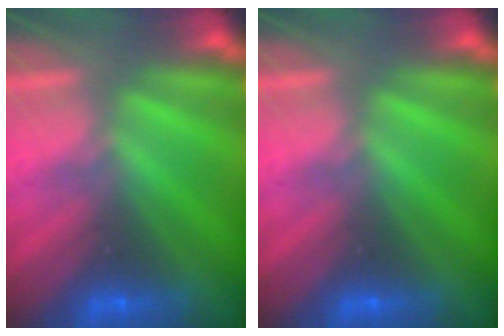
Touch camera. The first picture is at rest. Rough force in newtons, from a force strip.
{"total": 0.0}